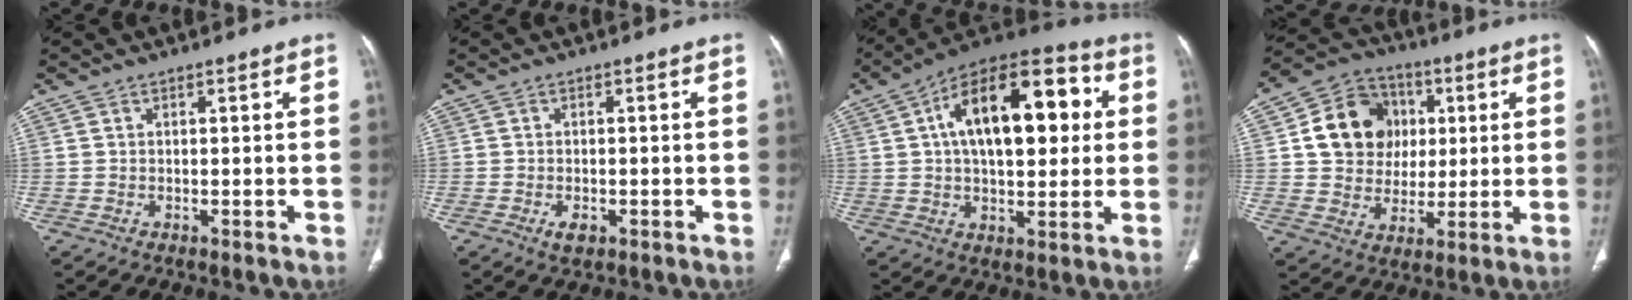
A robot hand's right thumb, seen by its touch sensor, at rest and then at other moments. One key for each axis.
{"total": 2.5, "fx": -1.1, "fy": 1.4, "fz": 1.8, "tx": -0.031, "ty": 0.000, "tz": -0.015}
{"total": 21.6, "fx": 4.4, "fy": 11.0, "fz": 18.1, "tx": -0.250, "ty": 0.024, "tz": 0.058}
{"total": 14.5, "fx": 2.9, "fy": 12.6, "fz": 6.7, "tx": -0.081, "ty": 0.007, "tz": 0.051}